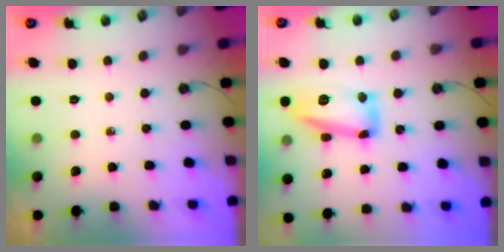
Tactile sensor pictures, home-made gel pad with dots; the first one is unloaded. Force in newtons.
{"total": 14.6, "press": 14.5, "slide": 0.7}